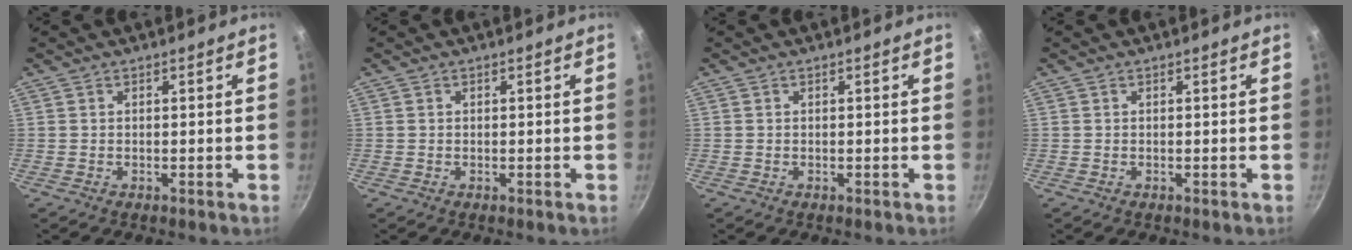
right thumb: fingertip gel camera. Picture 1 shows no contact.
{"total": 0.0}
{"total": 0.0}
{"total": 0.0}